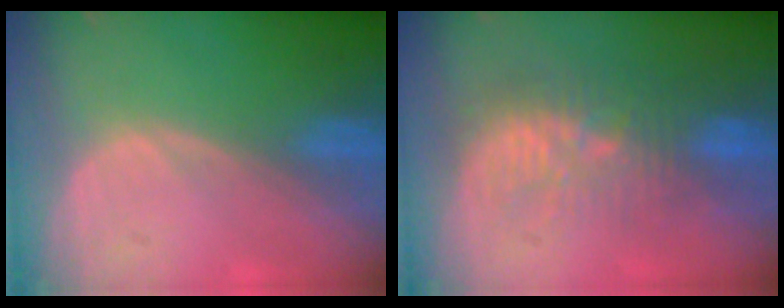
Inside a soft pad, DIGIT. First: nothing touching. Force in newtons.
{"total": 9.2, "press": 8.9, "slide": 2.6}